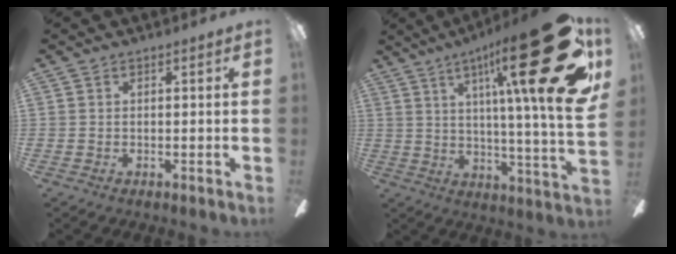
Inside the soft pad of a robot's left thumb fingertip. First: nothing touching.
{"total": 31.4, "force": [12.5, 6.1, 28.2], "torque": [-0.387, -0.078, 0.195]}